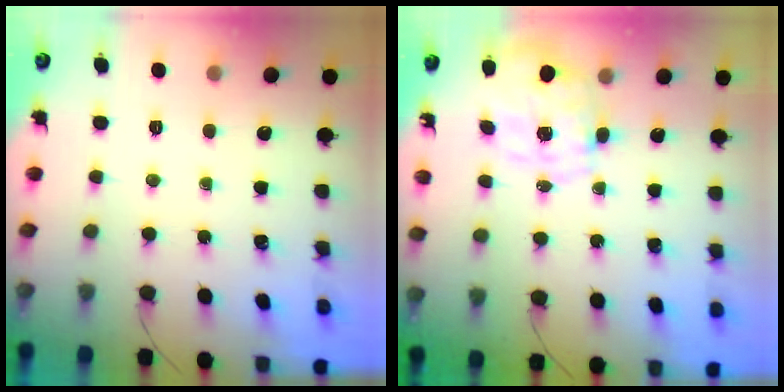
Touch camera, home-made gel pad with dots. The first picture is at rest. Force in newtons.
{"total": 2.4, "press": 2.2, "slide": 1.0}